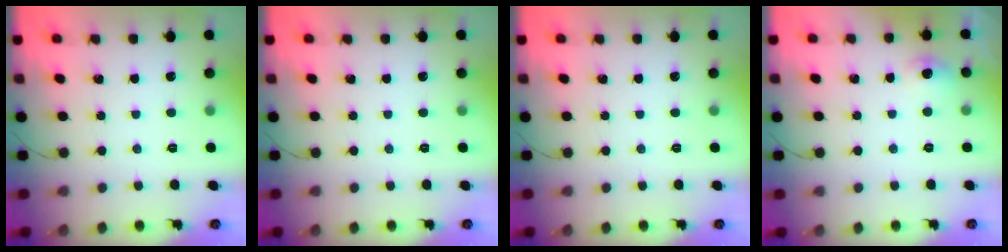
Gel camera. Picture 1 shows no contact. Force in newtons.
{"total": 0.0}
{"total": 0.0}
{"total": 5.4, "press": 5.1, "slide": 1.7}